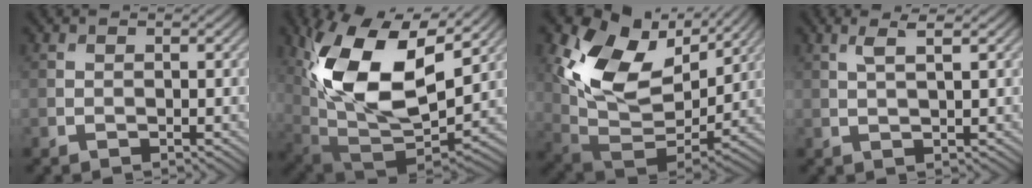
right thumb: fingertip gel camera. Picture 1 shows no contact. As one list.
[{"total": 16.5, "force": [5.9, 8.7, 12.7], "torque": [-0.265, 0.001, 0.109]}, {"total": 15.7, "force": [6.3, 9.9, 10.5], "torque": [-0.217, 0.008, 0.121]}, {"total": 2.3, "force": [1.1, 0.2, 2.0], "torque": [-0.039, 0.004, 0.022]}]